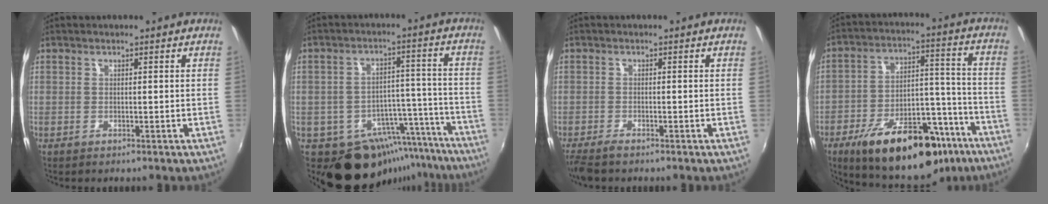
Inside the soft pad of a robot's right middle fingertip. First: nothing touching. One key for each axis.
{"total": 14.2, "fx": -10.5, "fy": 8.4, "fz": 4.6, "tx": -0.071, "ty": 0.040, "tz": -0.122}
{"total": 4.2, "fx": -3.5, "fy": 0.7, "fz": 2.2, "tx": -0.055, "ty": -0.021, "tz": -0.067}
{"total": 24.8, "fx": -16.0, "fy": 10.7, "fz": 15.5, "tx": -0.254, "ty": 0.012, "tz": -0.223}